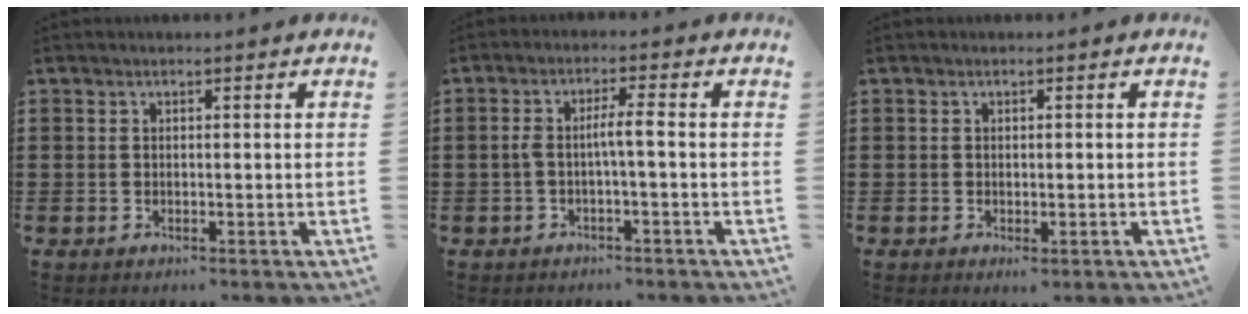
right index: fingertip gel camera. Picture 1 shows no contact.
{"total": 3.4, "force": [-0.6, 0.1, 3.3], "torque": [-0.072, -0.003, -0.017]}
{"total": 0.6, "force": [-0.4, 0.3, 0.4], "torque": [-0.009, -0.005, -0.006]}